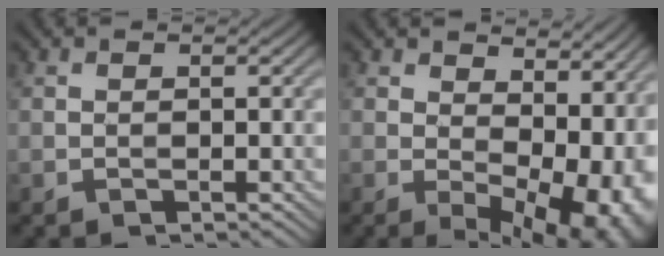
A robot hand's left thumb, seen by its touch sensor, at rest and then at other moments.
{"total": 15.0, "force": [0.6, 8.6, 12.3], "torque": [-0.132, -0.016, 0.044]}